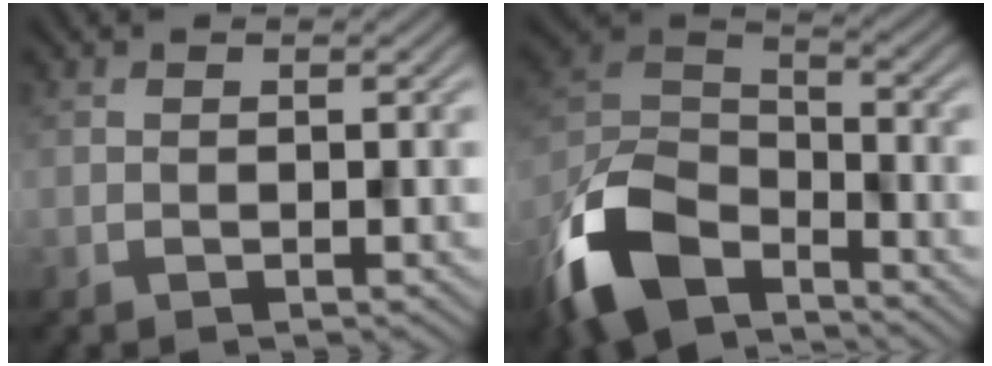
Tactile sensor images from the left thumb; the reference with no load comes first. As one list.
[{"total": 12.9, "force": [-8.7, 6.1, 7.4], "torque": [-0.174, -0.012, -0.189]}]